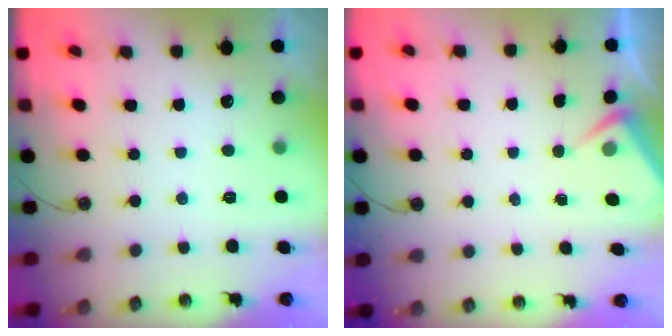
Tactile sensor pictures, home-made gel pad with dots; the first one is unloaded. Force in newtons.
{"total": 3.6, "press": 3.5, "slide": 0.5}